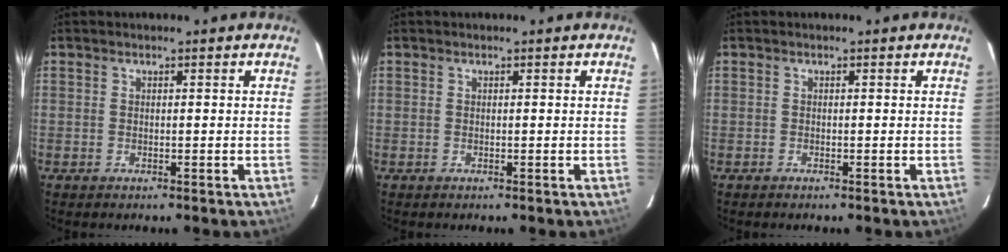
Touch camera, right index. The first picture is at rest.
{"total": 0.0}
{"total": 0.0}